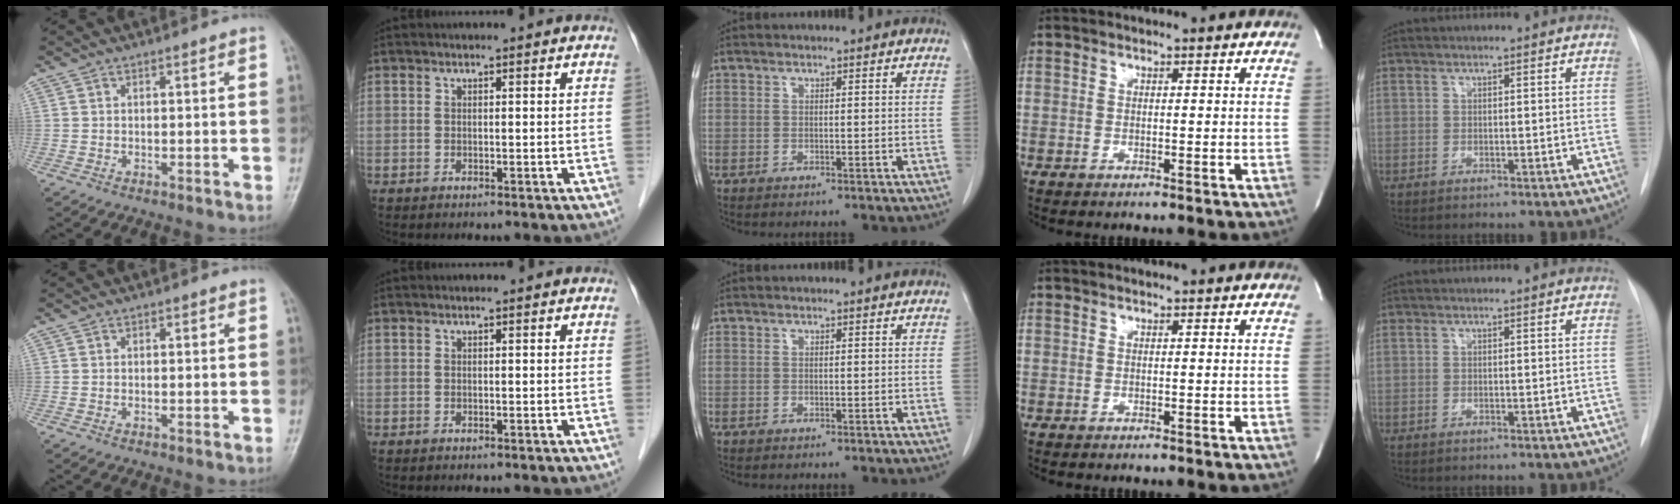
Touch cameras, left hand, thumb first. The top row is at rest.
{}